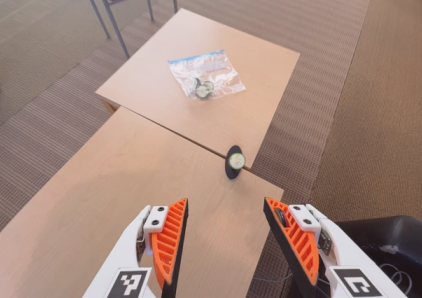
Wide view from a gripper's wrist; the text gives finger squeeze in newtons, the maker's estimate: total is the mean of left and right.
{"total": 0.0}